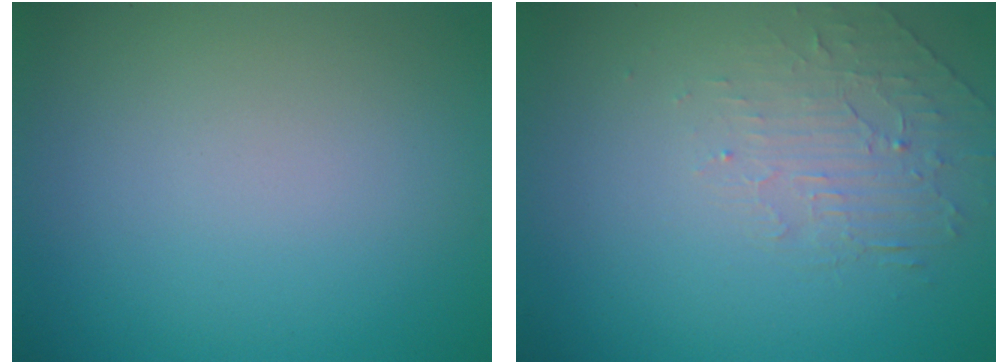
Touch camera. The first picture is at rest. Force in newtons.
{"total": 2.0, "press": 0.9, "slide": 1.8}